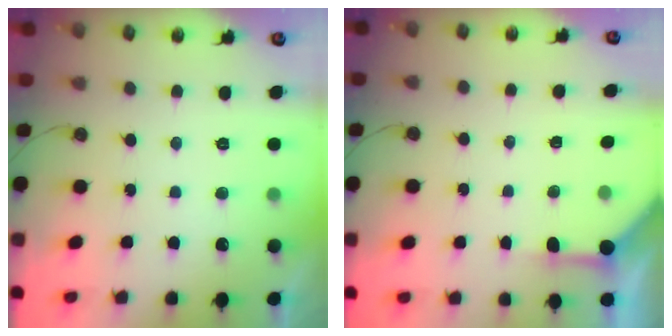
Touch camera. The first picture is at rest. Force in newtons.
{"total": 3.7, "press": 3.7, "slide": 0.4}